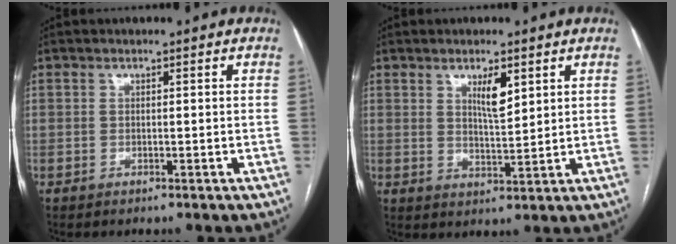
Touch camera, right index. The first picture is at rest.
{"total": 4.4, "force": [2.2, 0.9, 3.7], "torque": [-0.067, -0.005, 0.042]}